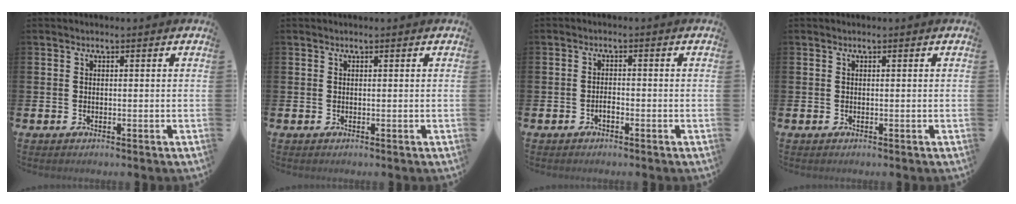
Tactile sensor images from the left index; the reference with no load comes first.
{"total": 0.0}
{"total": 1.3, "force": [-0.9, 0.5, 0.8], "torque": [-0.009, -0.004, -0.019]}
{"total": 0.0}